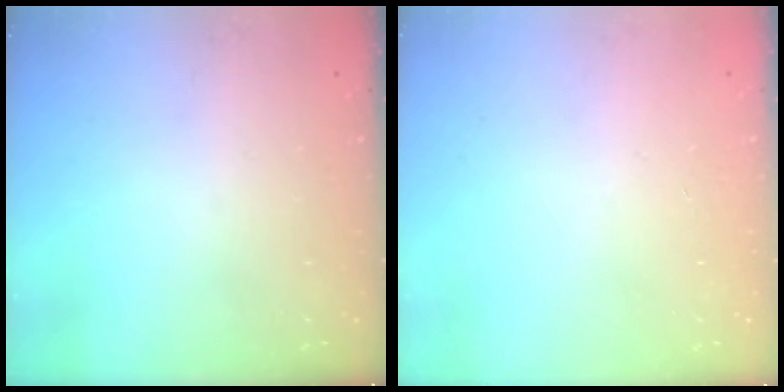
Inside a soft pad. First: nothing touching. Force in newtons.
{"total": 0.0}